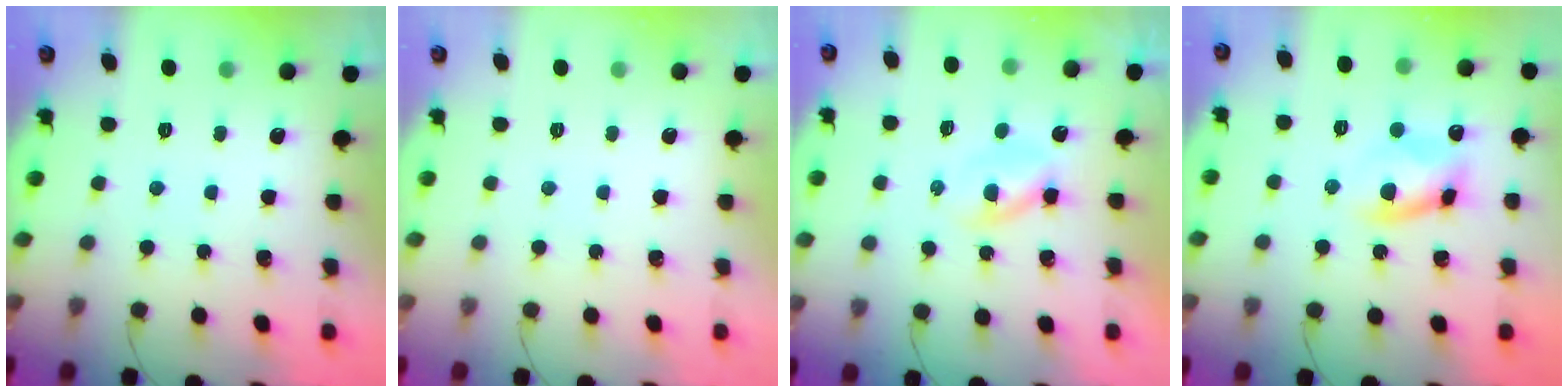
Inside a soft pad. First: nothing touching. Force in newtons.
{"total": 0.0}
{"total": 3.0, "press": 2.7, "slide": 1.3}
{"total": 7.8, "press": 7.8, "slide": 0.4}